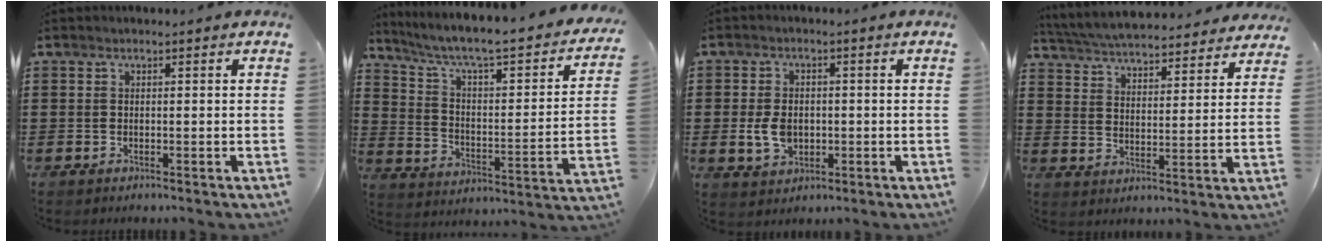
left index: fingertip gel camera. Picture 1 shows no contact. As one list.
[{"total": 5.3, "force": [3.7, 0.6, 3.8], "torque": [-0.090, -0.039, 0.052]}, {"total": 4.9, "force": [-0.5, 3.4, 3.5], "torque": [-0.082, 0.002, -0.012]}, {"total": 5.3, "force": [5.2, 0.0, 0.9], "torque": [-0.044, -0.038, 0.089]}]